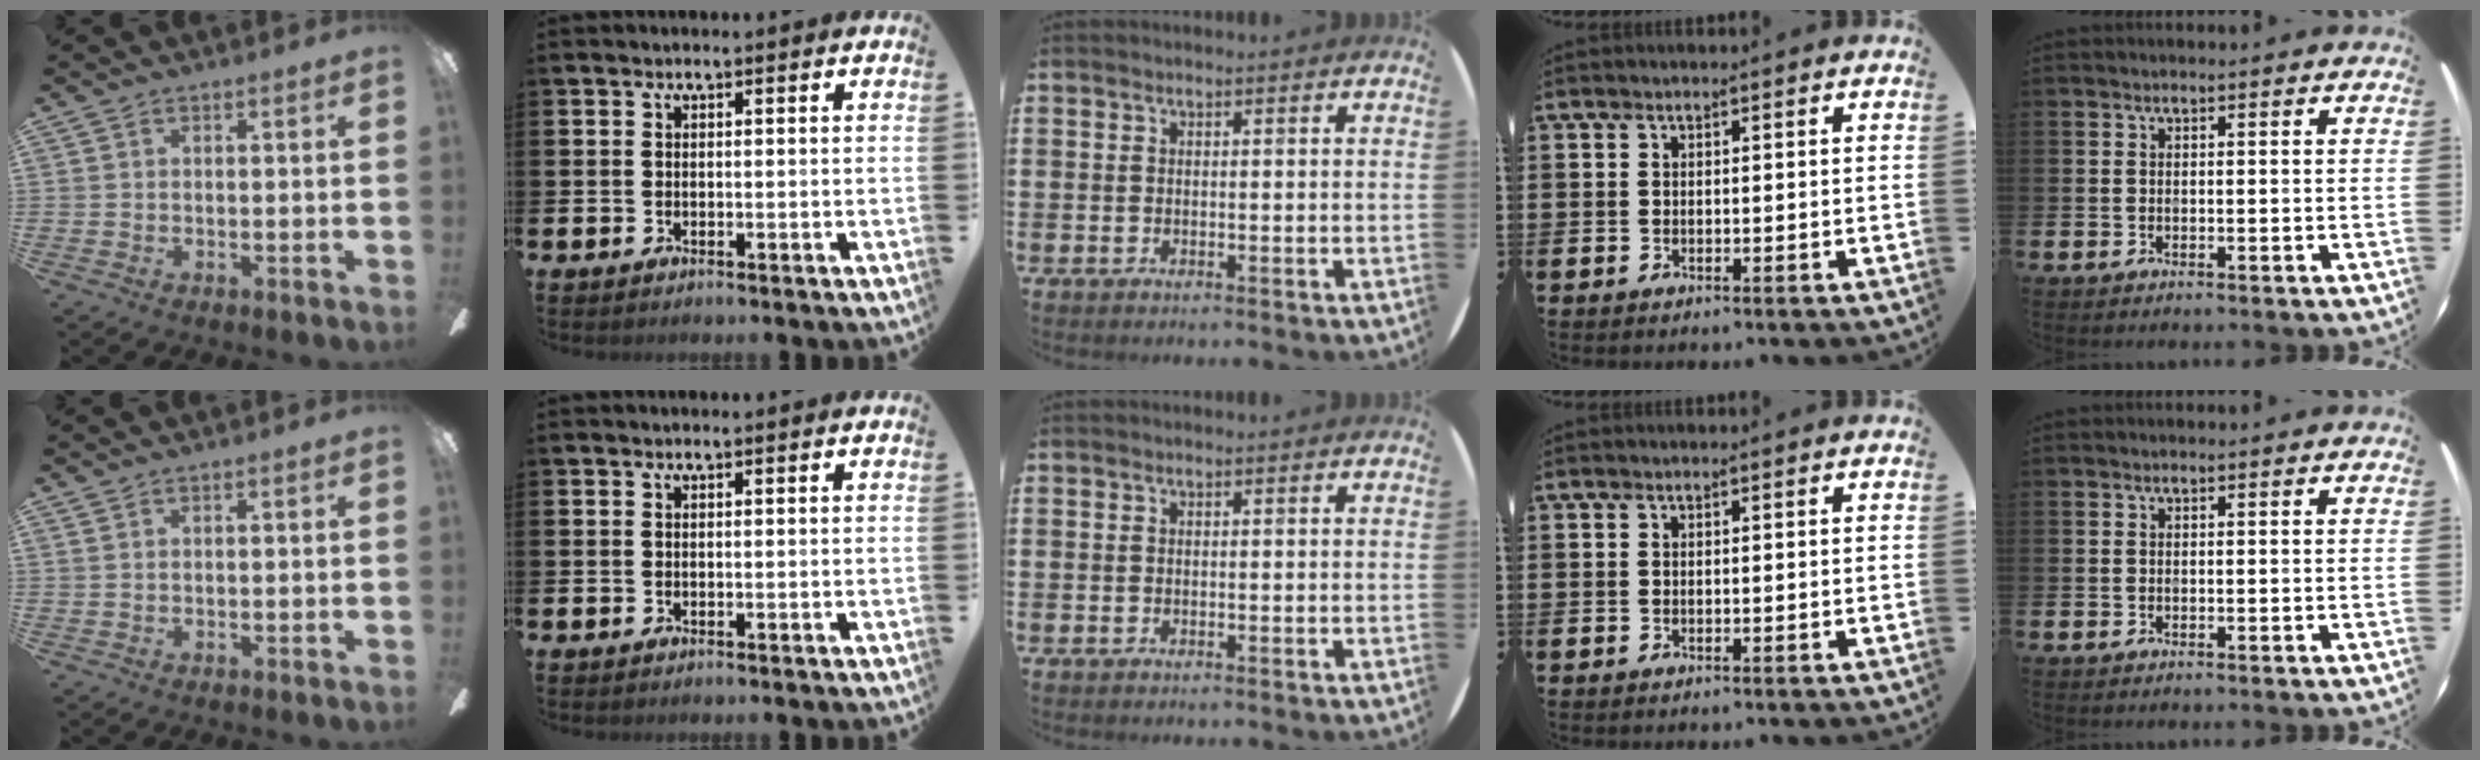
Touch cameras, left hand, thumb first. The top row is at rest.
{"thumb": {"total": 0.8, "force": [0.7, 0.4, 0.2], "torque": [-0.005, 0.001, 0.013]}}